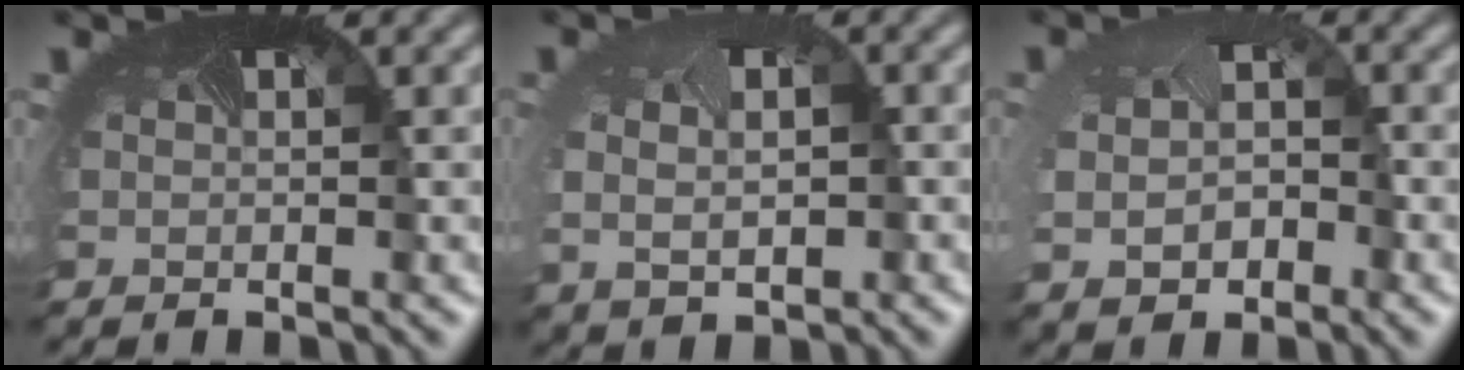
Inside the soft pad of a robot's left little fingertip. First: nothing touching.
{"total": 4.7, "force": [-0.2, 3.6, 3.1], "torque": [-0.049, -0.007, -0.004]}
{"total": 4.3, "force": [-0.8, 3.1, 2.9], "torque": [-0.062, -0.020, -0.006]}